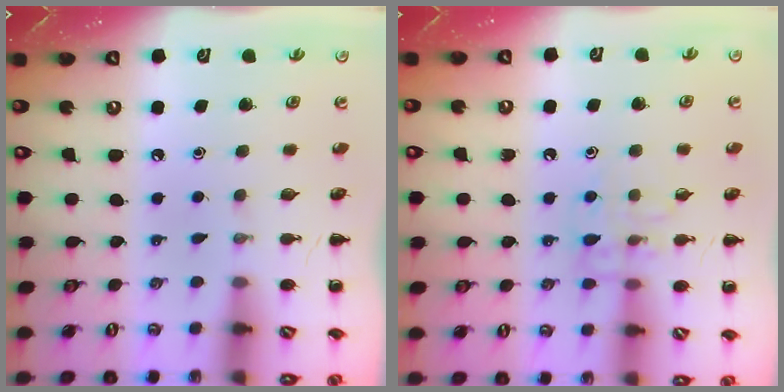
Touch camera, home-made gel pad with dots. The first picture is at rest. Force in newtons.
{"total": 8.7, "press": 8.7, "slide": 0.4}